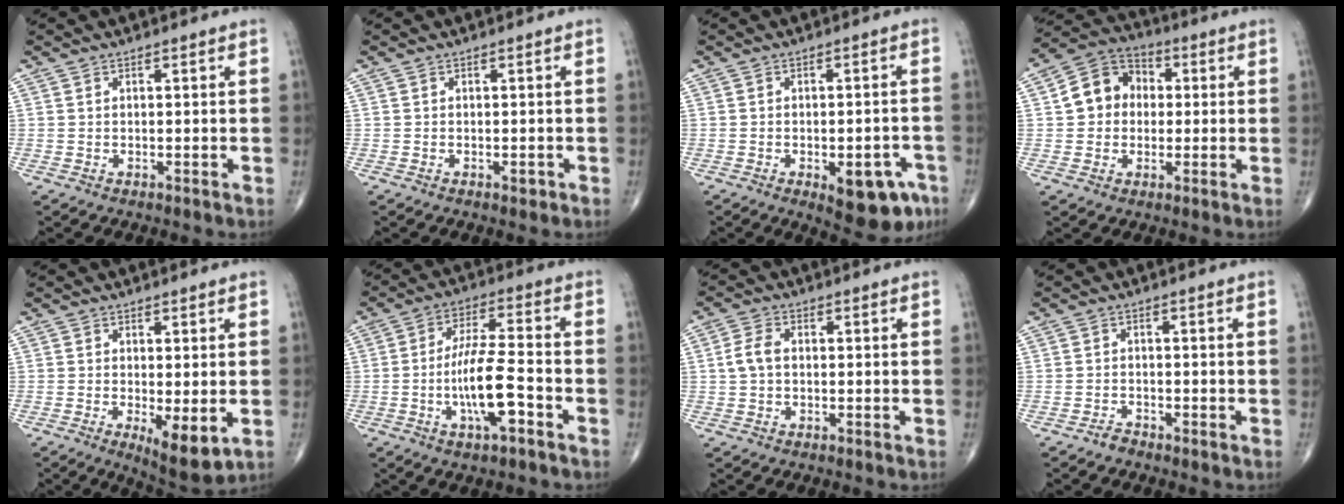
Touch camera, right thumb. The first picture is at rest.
{"total": 0.8, "force": [-0.4, 0.5, 0.5], "torque": [-0.004, 0.000, -0.007]}
{"total": 10.6, "force": [-5.0, 4.8, 8.1], "torque": [-0.075, 0.021, -0.055]}
{"total": 10.0, "force": [0.9, 8.3, 5.4], "torque": [-0.067, 0.026, 0.003]}
{"total": 7.1, "force": [-1.5, 2.3, 6.5], "torque": [-0.097, -0.022, -0.018]}
{"total": 11.3, "force": [-3.7, 2.9, 10.2], "torque": [-0.194, 0.026, -0.066]}
{"total": 4.0, "force": [0.2, 2.6, 3.0], "torque": [-0.064, 0.012, -0.001]}
{"total": 1.3, "force": [-1.2, 0.4, 0.0], "torque": [0.001, 0.002, -0.025]}